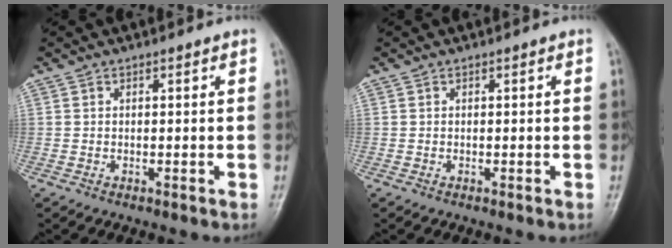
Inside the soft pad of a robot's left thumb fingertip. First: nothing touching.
{"total": 0.0}